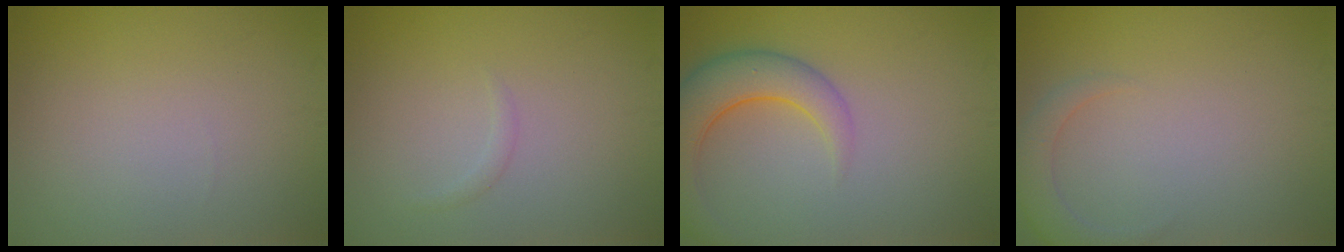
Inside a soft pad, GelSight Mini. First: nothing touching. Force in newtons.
{"total": 0.6, "press": 0.6, "slide": 0.1}
{"total": 5.3, "press": 5.3, "slide": 0.3}
{"total": 2.1, "press": 2.1, "slide": 0.3}